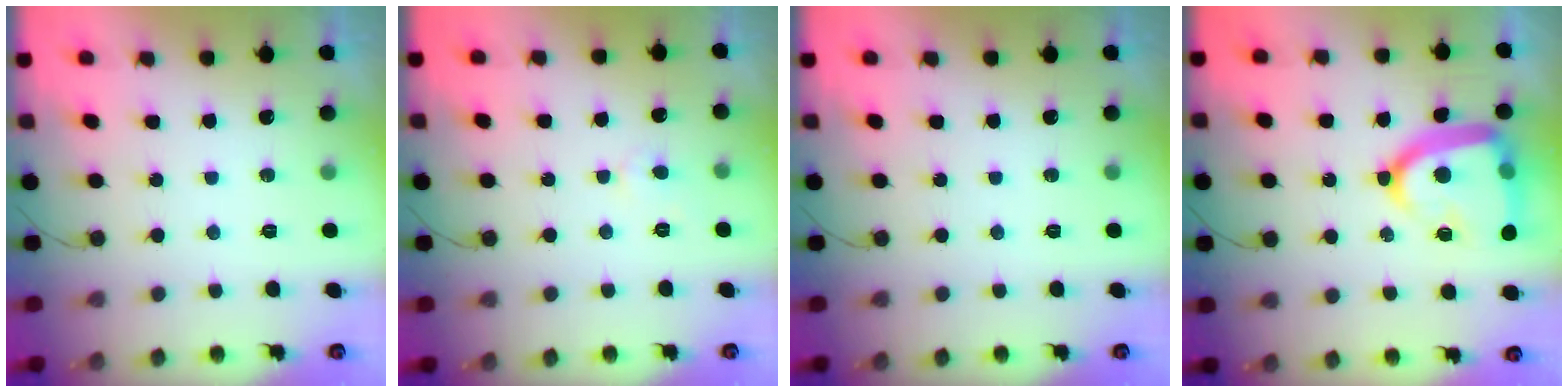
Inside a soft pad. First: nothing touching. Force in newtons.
{"total": 2.3, "press": 2.3, "slide": 0.1}
{"total": 0.0}
{"total": 19.2, "press": 19.1, "slide": 1.7}